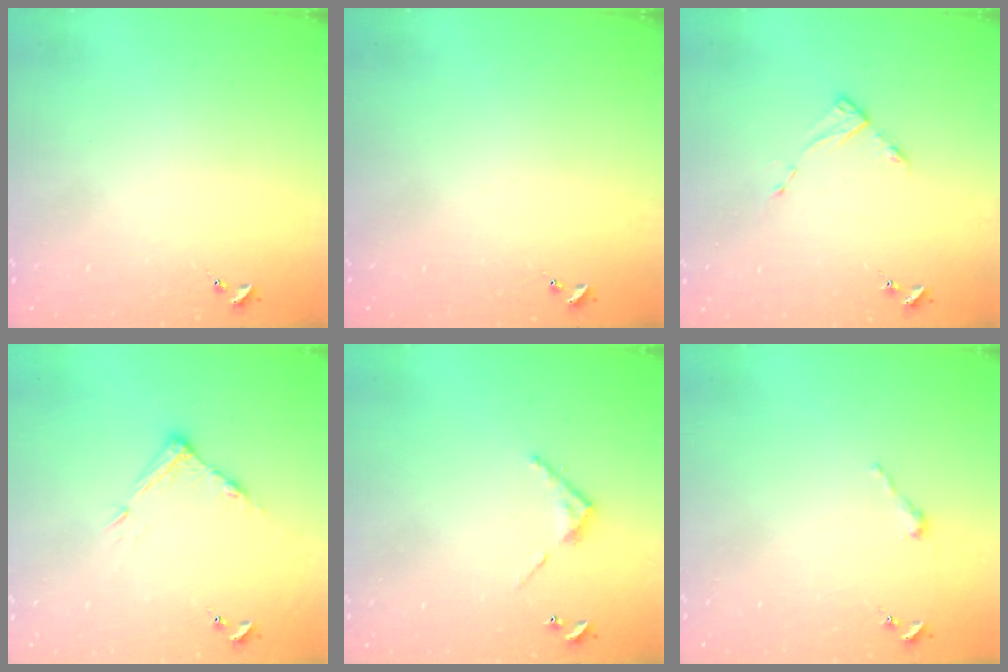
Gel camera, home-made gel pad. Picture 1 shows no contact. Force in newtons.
{"total": 0.0}
{"total": 2.8, "press": 2.8, "slide": 0.4}
{"total": 8.0, "press": 8.0, "slide": 0.4}
{"total": 3.9, "press": 3.9, "slide": 0.3}
{"total": 2.5, "press": 2.5, "slide": 0.2}